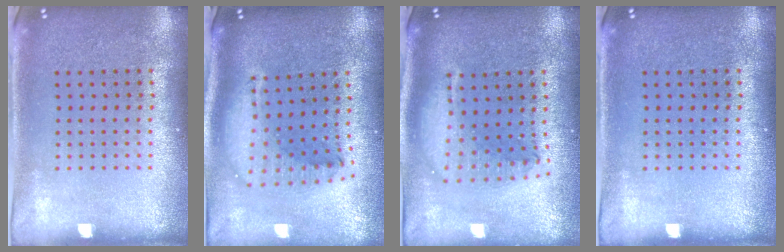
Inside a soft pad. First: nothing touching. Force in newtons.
{"total": 2.1, "press": 1.7, "slide": 1.3}
{"total": 1.9, "press": 1.6, "slide": 1.2}
{"total": 0.0}